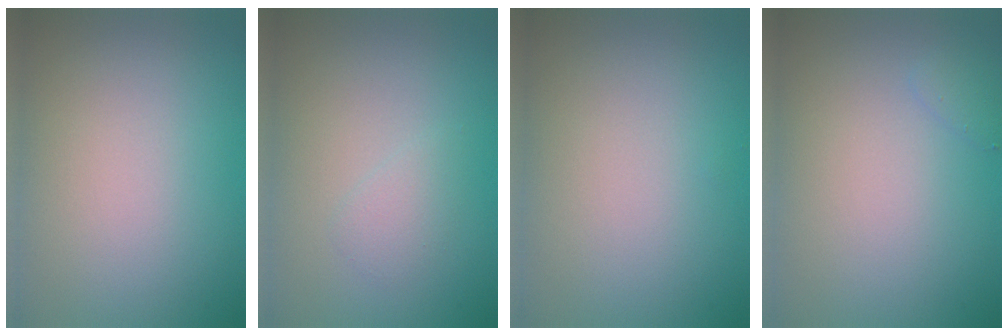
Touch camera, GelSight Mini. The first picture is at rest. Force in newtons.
{"total": 1.1, "press": 1.1, "slide": 0.1}
{"total": 0.0}
{"total": 0.8, "press": 0.8, "slide": 0.1}